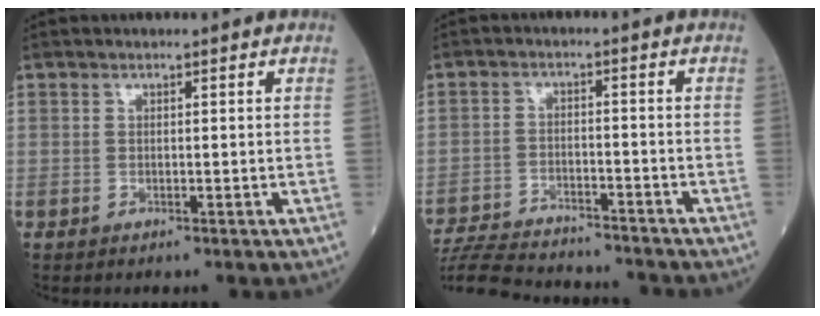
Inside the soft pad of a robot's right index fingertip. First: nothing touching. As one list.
[{"total": 15.7, "force": [-14.6, 2.9, 5.0], "torque": [-0.110, -0.007, -0.222]}]